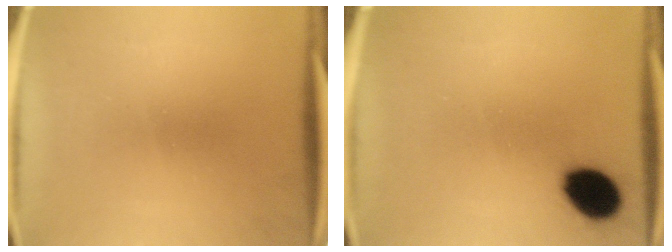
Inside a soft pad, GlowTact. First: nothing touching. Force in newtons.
{"total": 9.4}